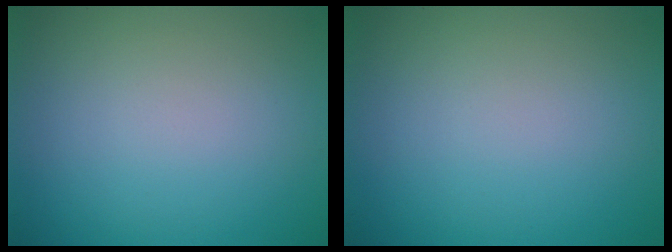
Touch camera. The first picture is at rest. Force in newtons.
{"total": 0.0}